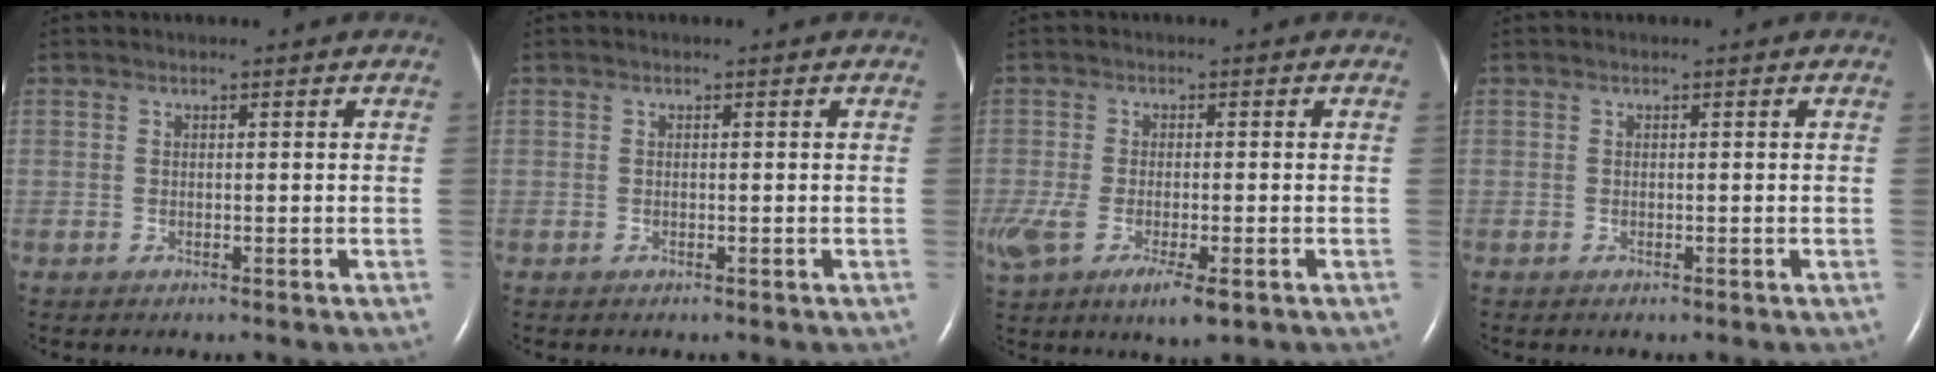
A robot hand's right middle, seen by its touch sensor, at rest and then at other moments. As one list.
[{"total": 0.0}, {"total": 12.1, "force": [-6.3, 4.4, 9.3], "torque": [-0.208, -0.036, -0.102]}, {"total": 0.0}]